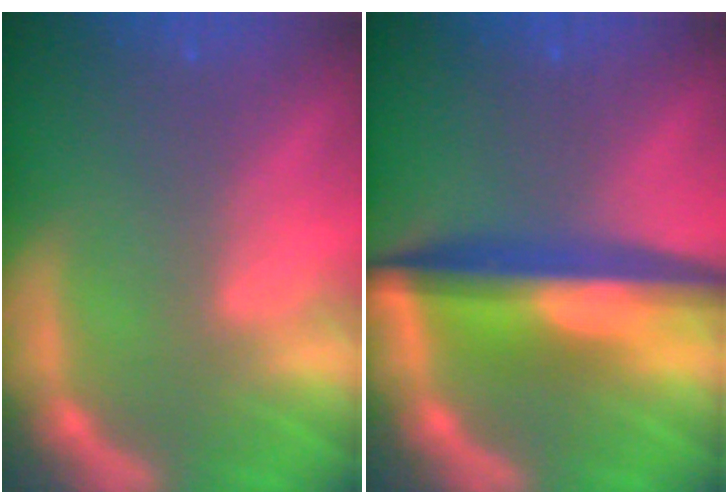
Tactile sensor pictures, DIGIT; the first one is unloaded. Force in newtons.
{"total": 8.1}